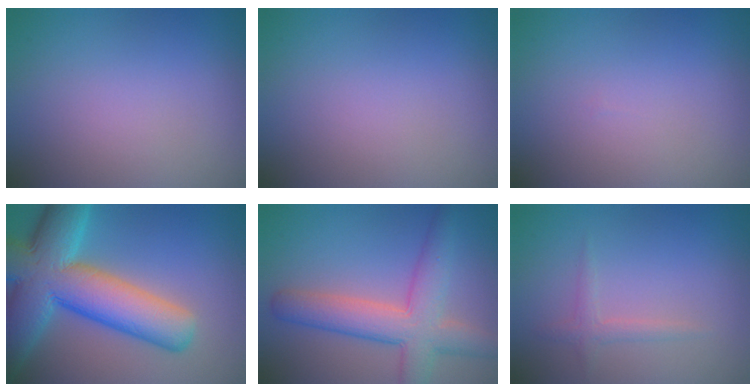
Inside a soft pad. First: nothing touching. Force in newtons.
{"total": 0.0}
{"total": 0.0}
{"total": 12.5, "press": 12.5, "slide": 0.7}
{"total": 6.6, "press": 6.6, "slide": 0.3}
{"total": 1.3, "press": 1.3, "slide": 0.0}